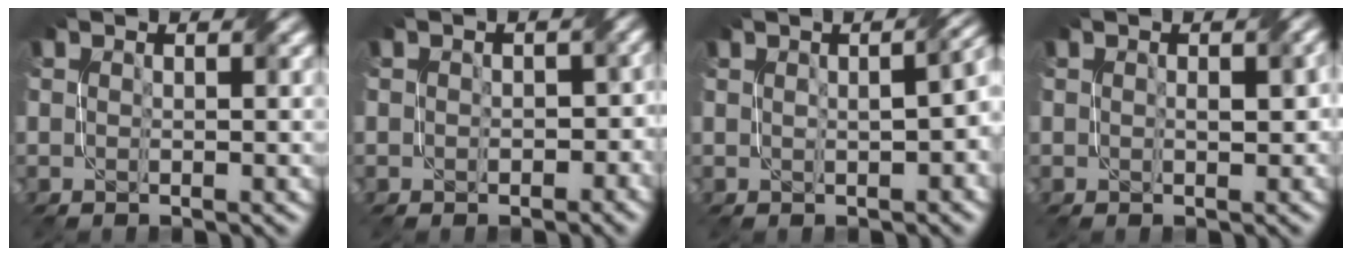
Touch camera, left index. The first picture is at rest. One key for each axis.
{"total": 3.4, "fx": -1.2, "fy": 2.8, "fz": 1.5, "tx": 0.013, "ty": 0.011, "tz": -0.005}
{"total": 5.6, "fx": 0.1, "fy": 2.8, "fz": 4.9, "tx": -0.045, "ty": 0.004, "tz": 0.016}
{"total": 1.9, "fx": 0.0, "fy": 1.1, "fz": 1.5, "tx": -0.018, "ty": 0.002, "tz": 0.012}